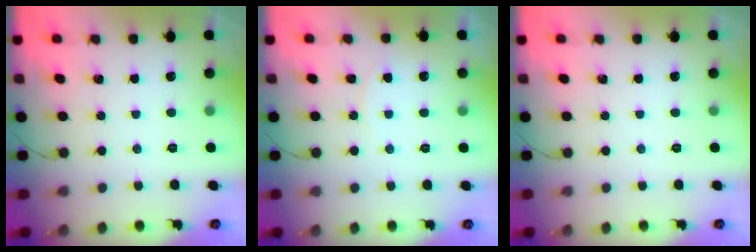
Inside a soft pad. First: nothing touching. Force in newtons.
{"total": 7.1, "press": 7.1, "slide": 0.5}
{"total": 0.0}